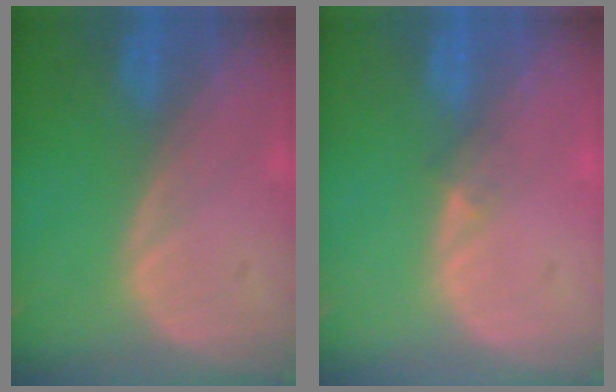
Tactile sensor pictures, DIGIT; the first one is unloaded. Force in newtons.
{"total": 1.2, "press": 0.9, "slide": 0.9}